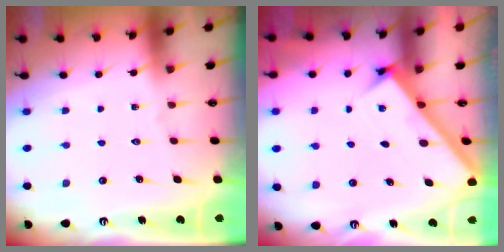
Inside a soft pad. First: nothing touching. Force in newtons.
{"total": 2.6, "press": 2.5, "slide": 0.3}